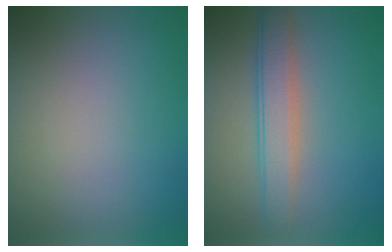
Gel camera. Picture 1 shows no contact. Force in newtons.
{"total": 3.9, "press": 3.9, "slide": 0.3}